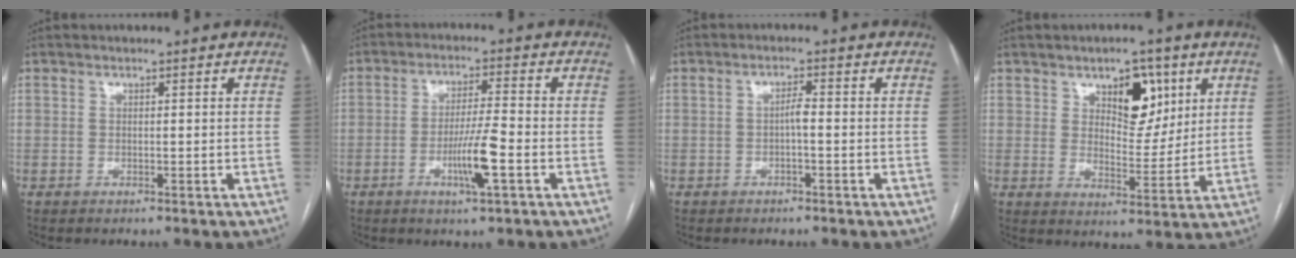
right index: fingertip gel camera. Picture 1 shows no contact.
{"total": 7.2, "force": [-2.5, 0.1, 6.7], "torque": [-0.125, -0.007, -0.046]}
{"total": 1.9, "force": [-0.5, 0.3, 1.8], "torque": [-0.029, 0.004, -0.010]}
{"total": 8.1, "force": [4.0, 4.1, 5.7], "torque": [-0.081, 0.004, 0.065]}